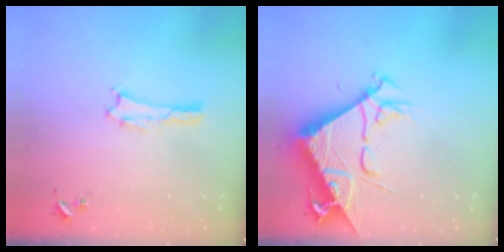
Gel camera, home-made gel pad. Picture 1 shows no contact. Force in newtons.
{"total": 9.6, "press": 9.6, "slide": 1.1}